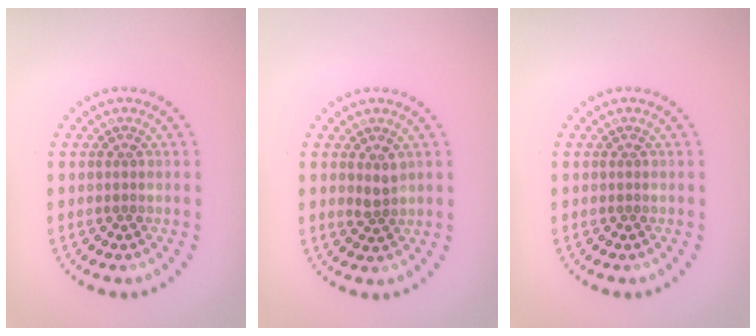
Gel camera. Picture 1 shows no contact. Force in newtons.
{"total": 1.4, "press": 1.1, "slide": 0.8}
{"total": 0.0}